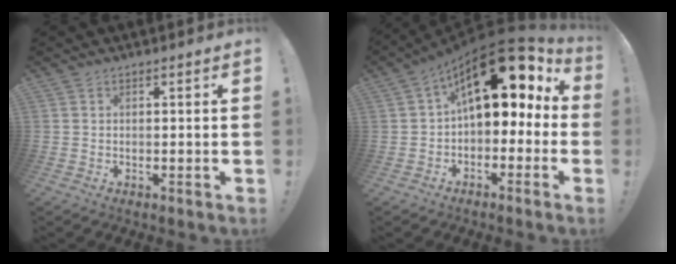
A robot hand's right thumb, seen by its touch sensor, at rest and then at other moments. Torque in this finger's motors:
{"motor_torque": [2.63, 2.38, 2.76, -0.01, 0.18]}